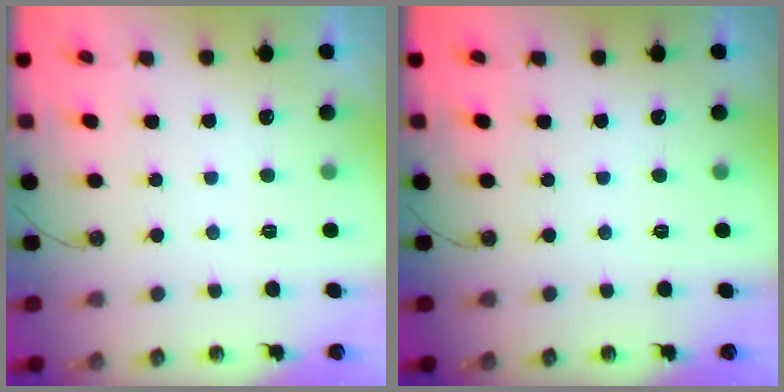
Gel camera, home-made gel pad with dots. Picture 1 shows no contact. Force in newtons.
{"total": 0.0}